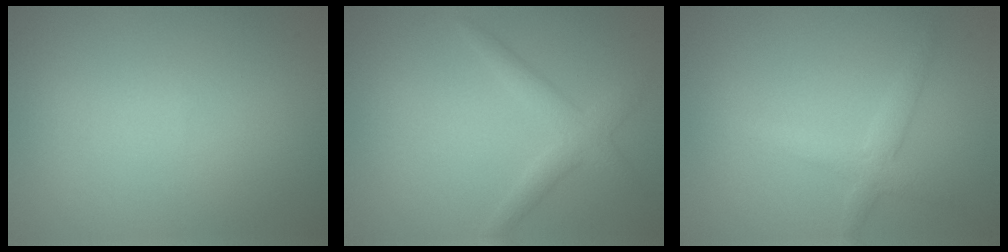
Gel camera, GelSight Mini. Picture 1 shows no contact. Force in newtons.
{"total": 2.6, "press": 2.6, "slide": 0.0}
{"total": 2.4, "press": 2.4, "slide": 0.1}